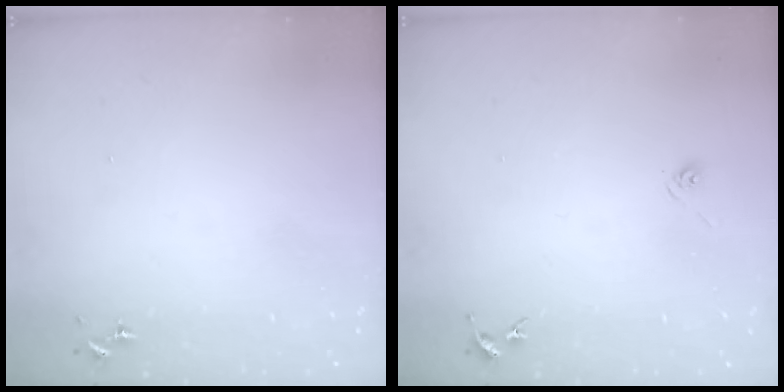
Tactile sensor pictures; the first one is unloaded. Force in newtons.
{"total": 3.1, "press": 2.6, "slide": 1.7}